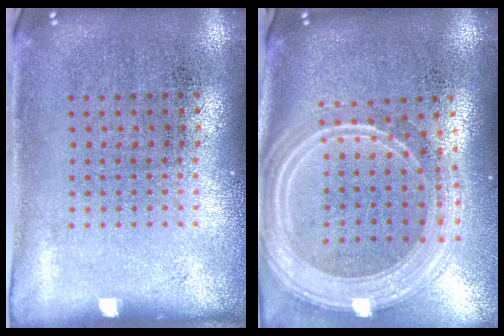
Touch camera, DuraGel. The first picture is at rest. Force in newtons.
{"total": 2.9, "press": 2.3, "slide": 1.7}